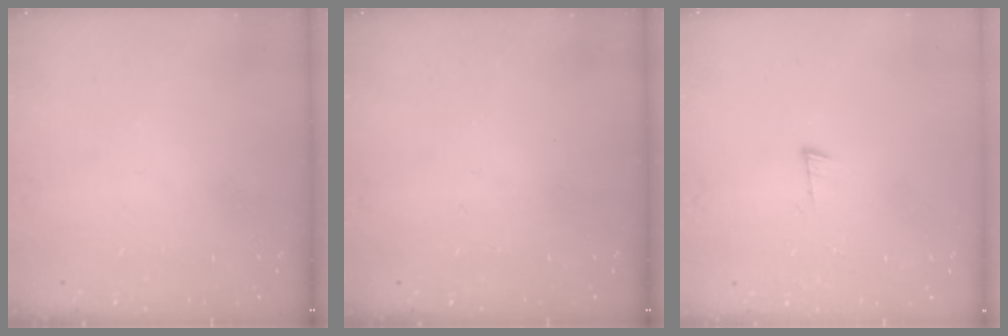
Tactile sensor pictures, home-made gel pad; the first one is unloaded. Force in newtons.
{"total": 0.0}
{"total": 3.6, "press": 3.5, "slide": 0.5}